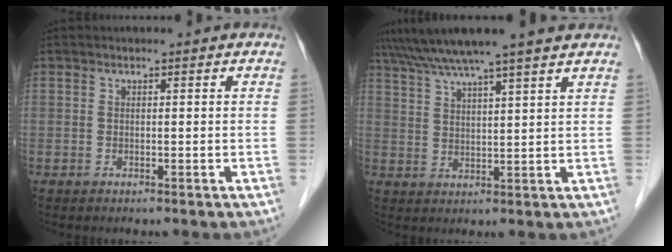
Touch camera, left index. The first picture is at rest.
{"total": 10.8, "force": [9.1, -0.8, 5.7], "torque": [-0.101, 0.032, 0.134]}